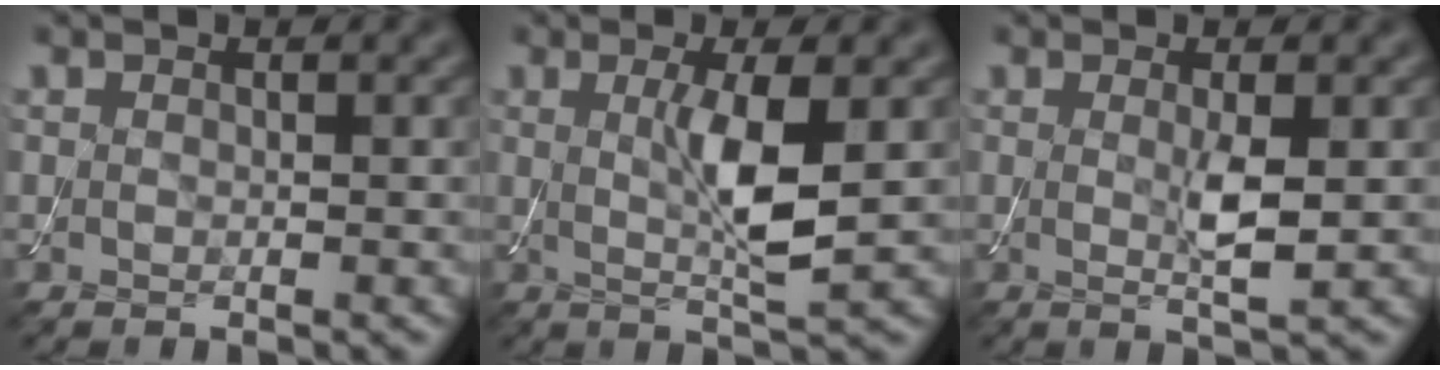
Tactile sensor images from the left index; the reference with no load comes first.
{"total": 4.7, "force": [0.4, 0.8, 4.6], "torque": [-0.086, -0.008, 0.011]}
{"total": 2.6, "force": [0.1, 0.3, 2.6], "torque": [-0.054, -0.006, 0.003]}